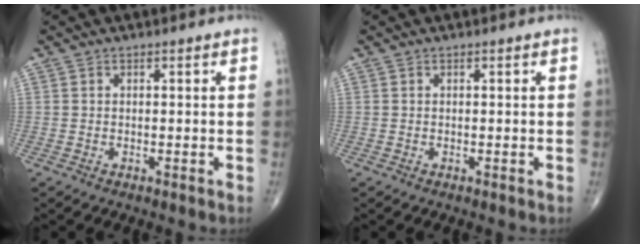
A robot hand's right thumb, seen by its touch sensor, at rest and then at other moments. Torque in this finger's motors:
{"motor_torque": [0.00, 0.00, 0.00, 0.00, 0.00]}